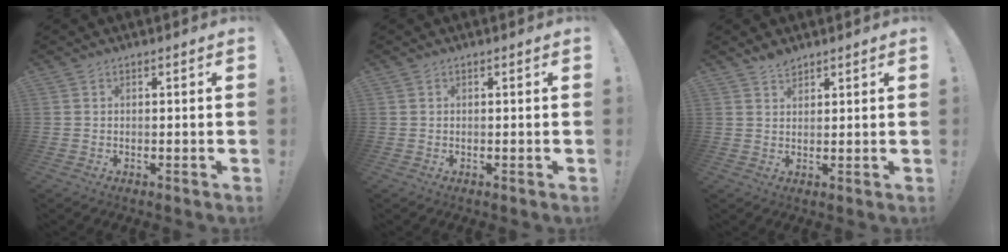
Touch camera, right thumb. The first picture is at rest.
{"total": 0.0}
{"total": 2.7, "force": [2.4, 1.2, 0.6], "torque": [-0.003, -0.017, 0.043]}